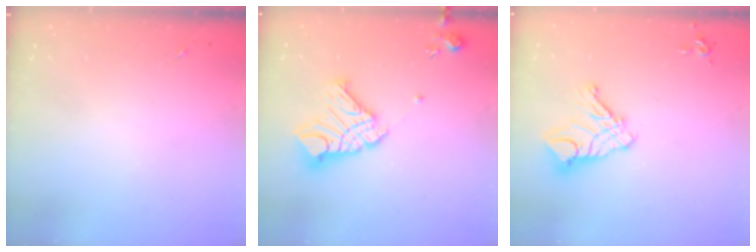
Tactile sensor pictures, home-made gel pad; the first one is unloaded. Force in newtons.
{"total": 15.8, "press": 15.7, "slide": 1.9}
{"total": 12.0, "press": 11.9, "slide": 1.1}